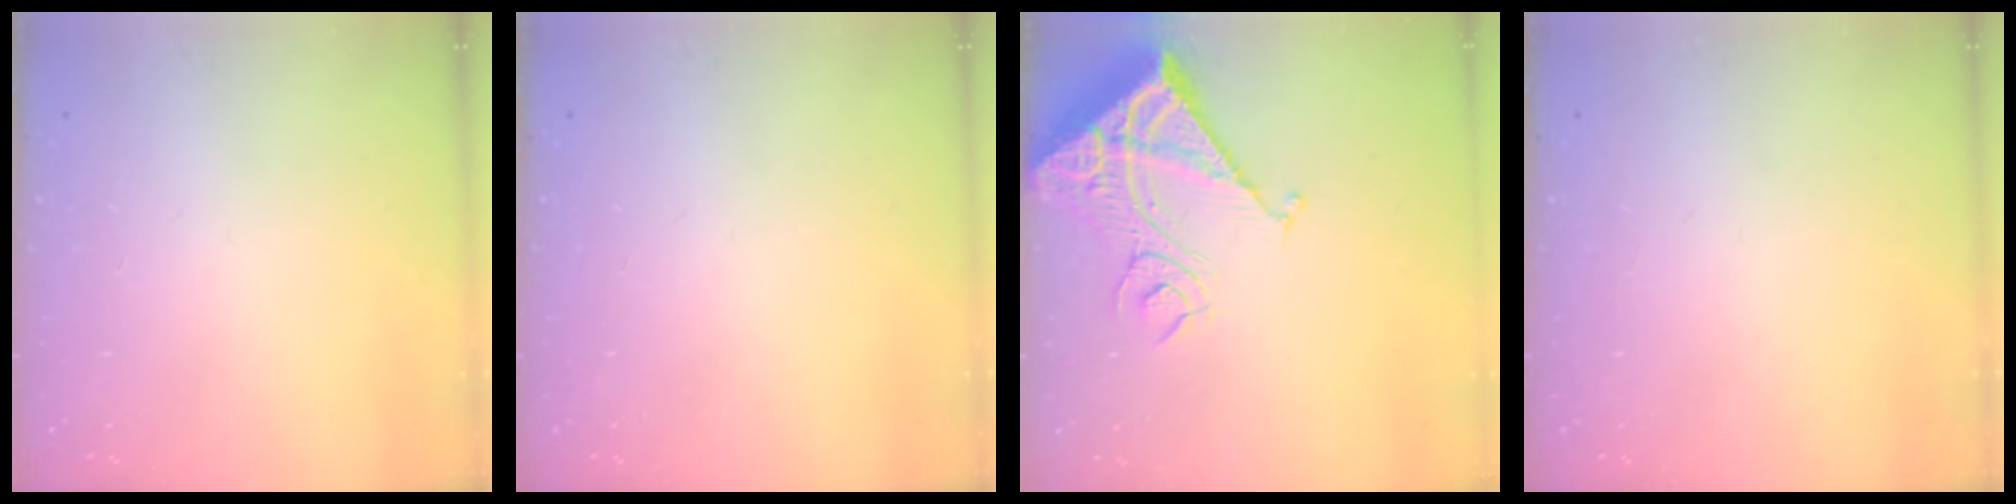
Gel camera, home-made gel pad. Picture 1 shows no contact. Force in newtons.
{"total": 0.0}
{"total": 17.3, "press": 17.1, "slide": 2.3}
{"total": 0.0}